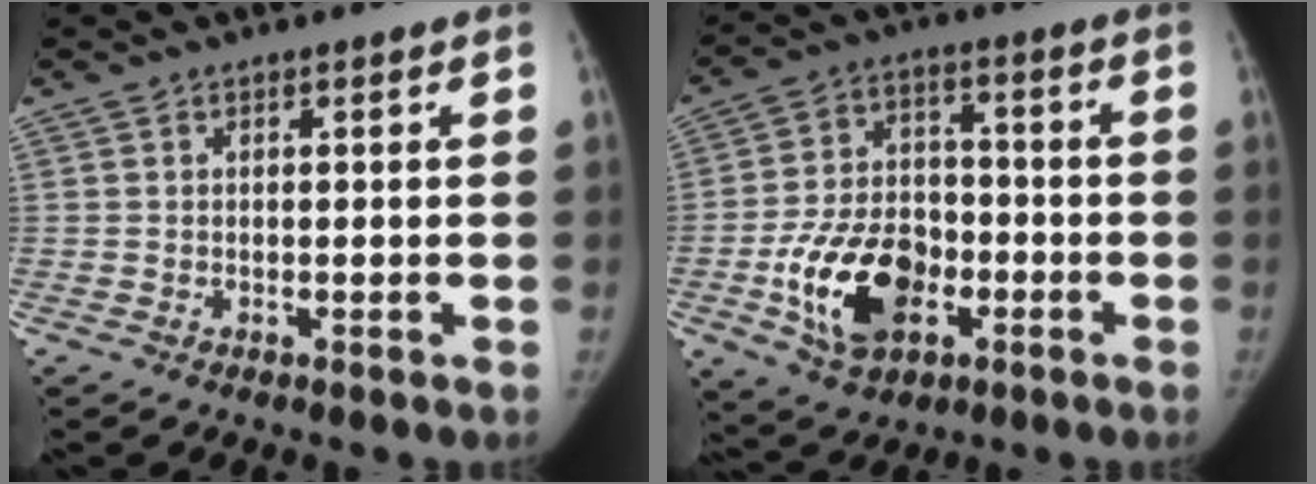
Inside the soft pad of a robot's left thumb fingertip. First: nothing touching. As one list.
[{"total": 15.9, "force": [-5.3, 10.4, 10.7], "torque": [-0.159, 0.021, -0.087]}]